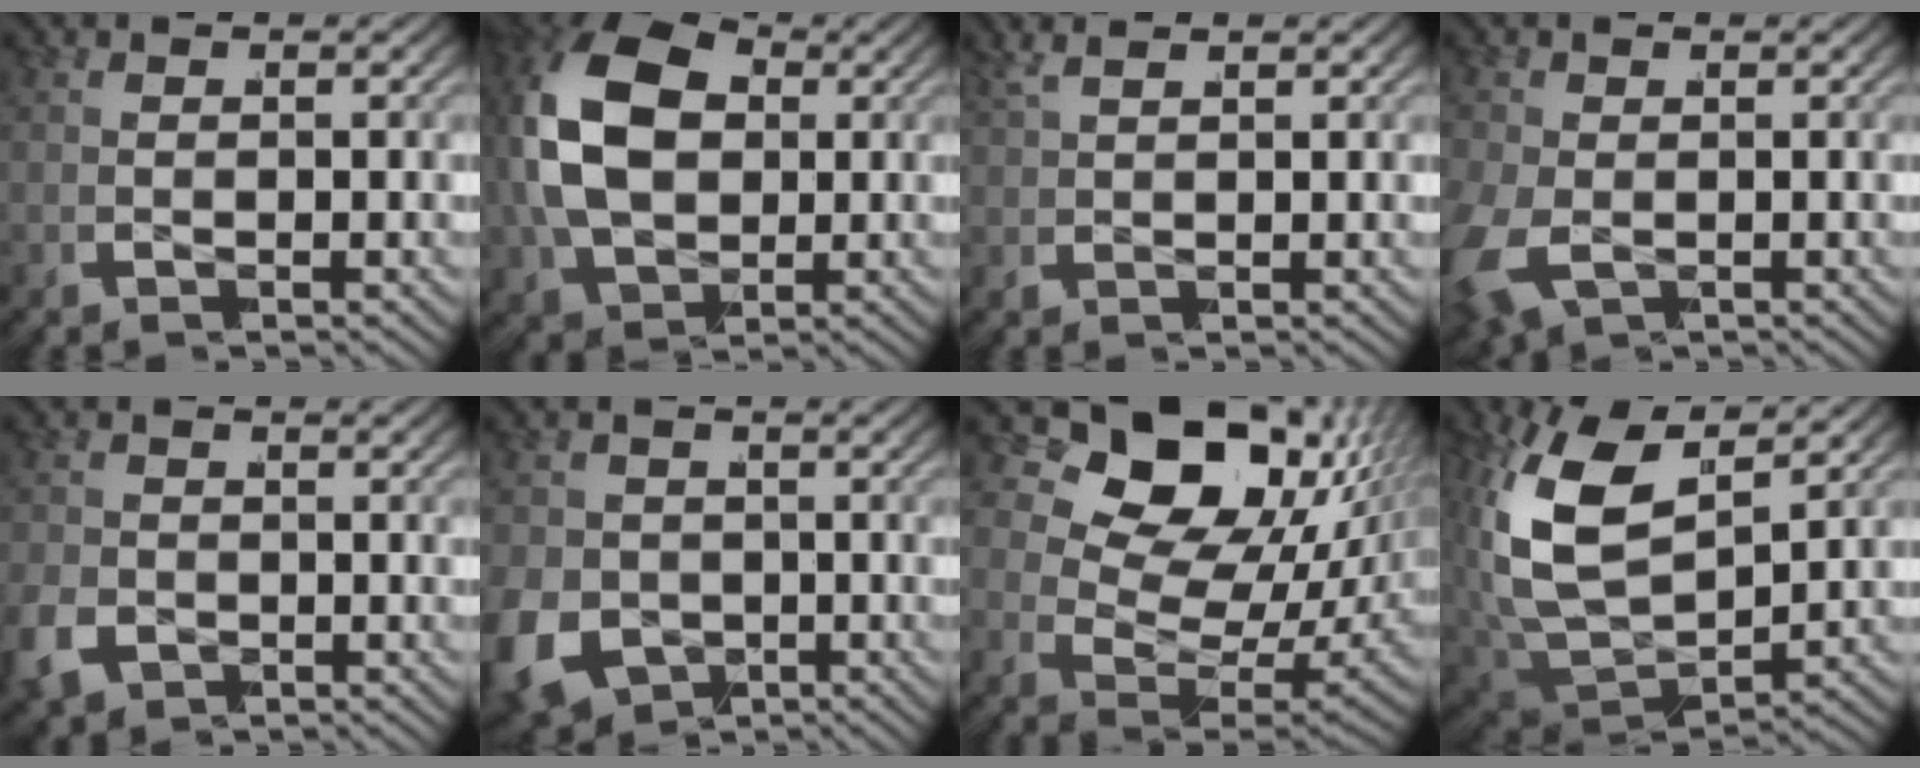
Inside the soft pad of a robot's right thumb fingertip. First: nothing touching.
{"total": 13.2, "force": [1.6, 9.4, 9.2], "torque": [-0.222, -0.015, 0.034]}
{"total": 1.5, "force": [1.4, -0.7, 0.1], "torque": [0.000, 0.013, 0.024]}
{"total": 3.8, "force": [-1.0, 3.4, 1.4], "torque": [-0.055, -0.019, -0.012]}
{"total": 3.6, "force": [-1.4, 3.1, 1.1], "torque": [-0.037, -0.011, -0.020]}
{"total": 10.7, "force": [-3.6, 8.9, 4.7], "torque": [-0.114, -0.053, -0.040]}
{"total": 13.9, "force": [2.4, 8.7, 10.5], "torque": [-0.222, -0.027, 0.047]}
{"total": 11.1, "force": [0.5, 7.4, 8.2], "torque": [-0.229, -0.046, 0.029]}